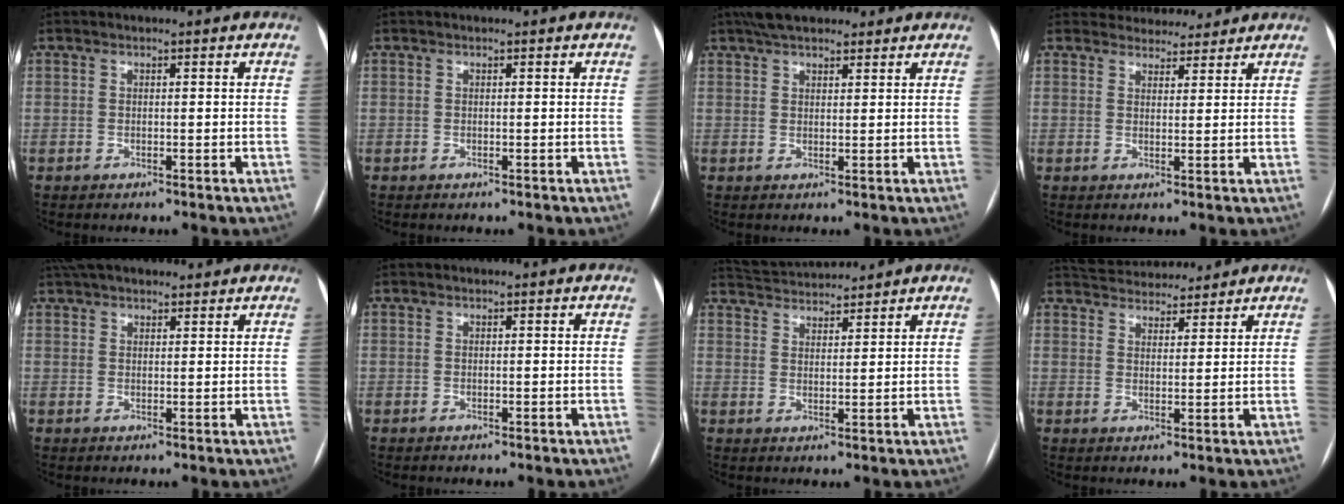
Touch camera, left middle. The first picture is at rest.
{"total": 0.0}
{"total": 7.9, "force": [6.3, 2.8, 3.8], "torque": [-0.058, 0.035, 0.108]}
{"total": 6.6, "force": [6.2, 2.2, 0.5], "torque": [0.004, 0.011, 0.078]}
{"total": 9.5, "force": [8.2, 3.0, 3.7], "torque": [-0.051, 0.044, 0.128]}
{"total": 0.0}
{"total": 7.3, "force": [7.2, 0.6, 1.3], "torque": [-0.034, 0.027, 0.119]}
{"total": 9.9, "force": [9.3, 2.5, 2.3], "torque": [-0.037, 0.021, 0.140]}